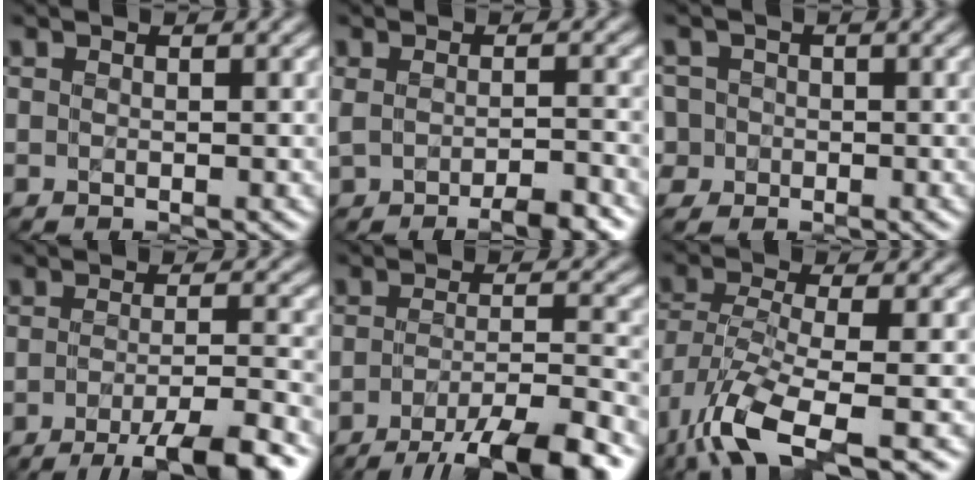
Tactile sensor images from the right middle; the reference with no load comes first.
{"total": 3.9, "force": [-2.3, 1.1, 3.0], "torque": [-0.051, -0.011, -0.036]}
{"total": 4.0, "force": [-0.2, 3.8, 1.1], "torque": [-0.015, 0.024, -0.032]}
{"total": 7.2, "force": [-4.3, 1.4, 5.6], "torque": [-0.075, -0.002, -0.066]}
{"total": 9.2, "force": [-6.1, 2.1, 6.6], "torque": [-0.091, 0.000, -0.098]}
{"total": 8.6, "force": [-4.8, 2.6, 6.7], "torque": [-0.146, -0.018, -0.096]}